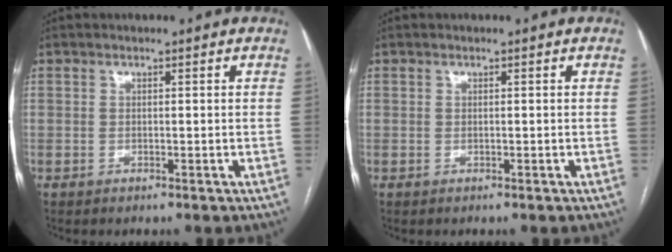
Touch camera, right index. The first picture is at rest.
{"total": 0.0}